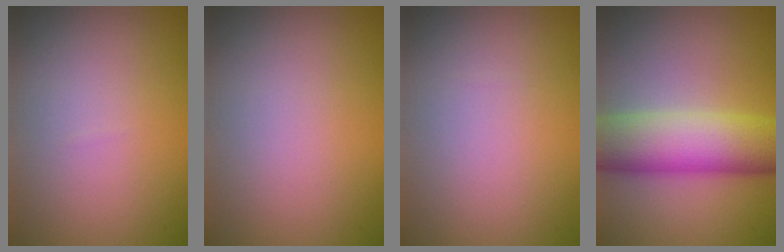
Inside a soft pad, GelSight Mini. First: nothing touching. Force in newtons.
{"total": 0.0}
{"total": 0.0}
{"total": 9.6, "press": 9.6, "slide": 0.3}